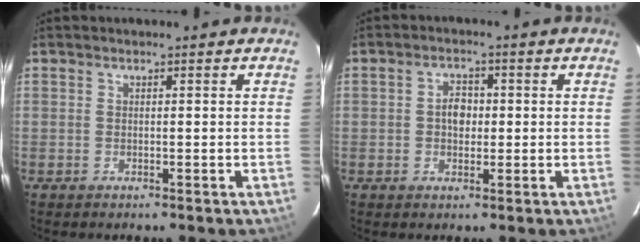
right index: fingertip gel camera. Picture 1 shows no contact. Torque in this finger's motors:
{"motor_torque": [0.31, 0.13, 0.12, 0.05]}